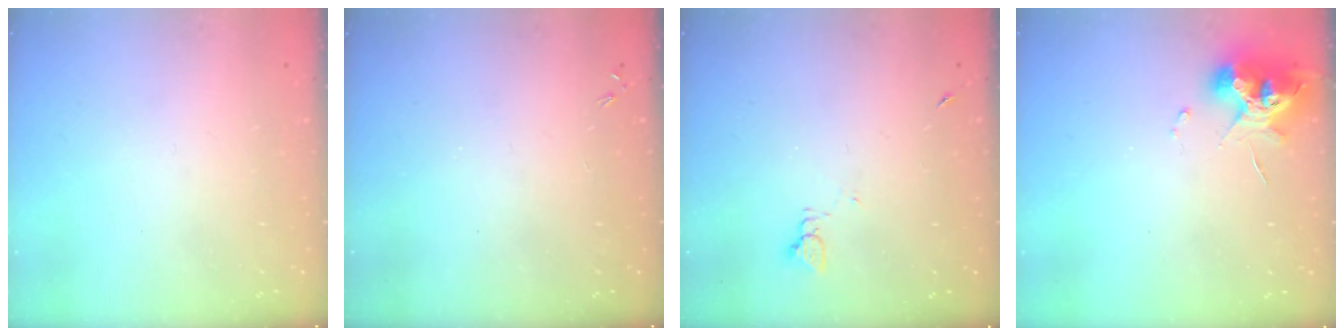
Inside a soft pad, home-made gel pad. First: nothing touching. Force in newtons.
{"total": 0.0}
{"total": 2.3, "press": 2.3, "slide": 0.3}
{"total": 10.7, "press": 10.7, "slide": 0.6}